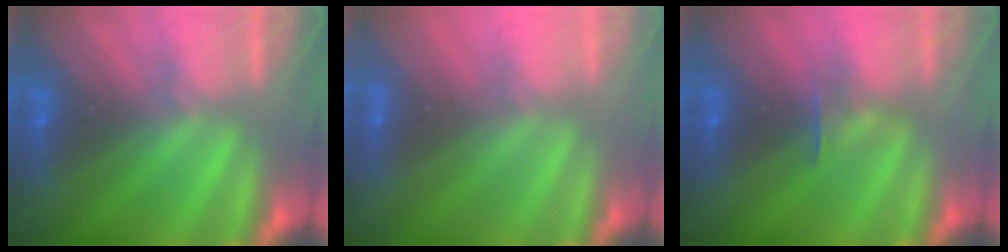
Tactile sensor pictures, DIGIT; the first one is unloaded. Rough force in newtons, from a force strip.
{"total": 2.8}
{"total": 2.4}